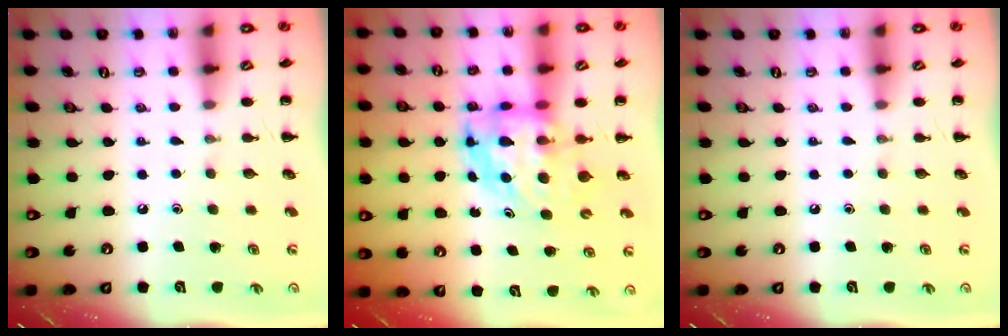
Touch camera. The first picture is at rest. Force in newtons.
{"total": 6.5, "press": 6.3, "slide": 1.8}
{"total": 0.0}